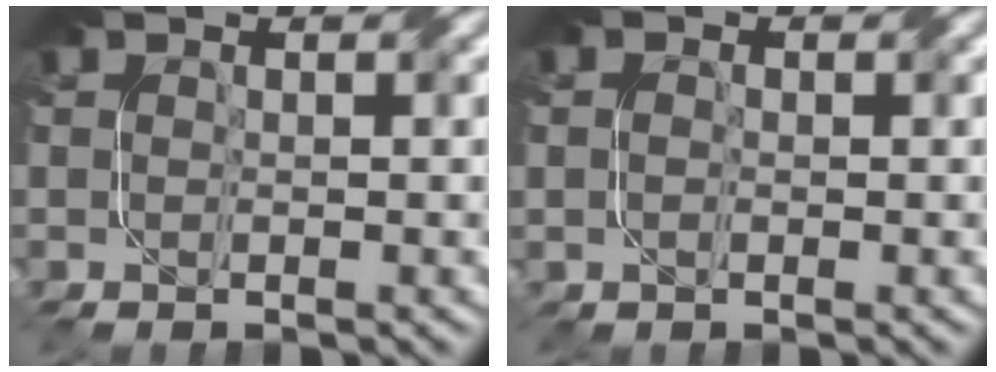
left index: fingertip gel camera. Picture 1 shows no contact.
{"total": 1.1, "force": [0.5, 1.0, -0.1], "torque": [0.005, 0.011, 0.010]}